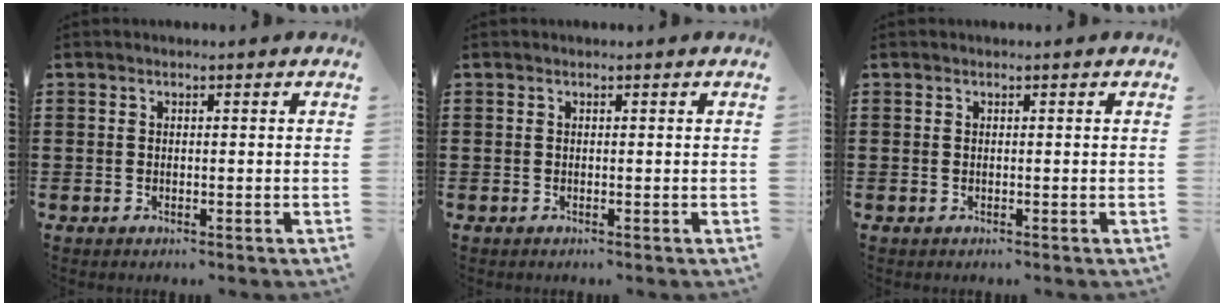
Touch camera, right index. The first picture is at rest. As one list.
[{"total": 0.0}, {"total": 0.0}]